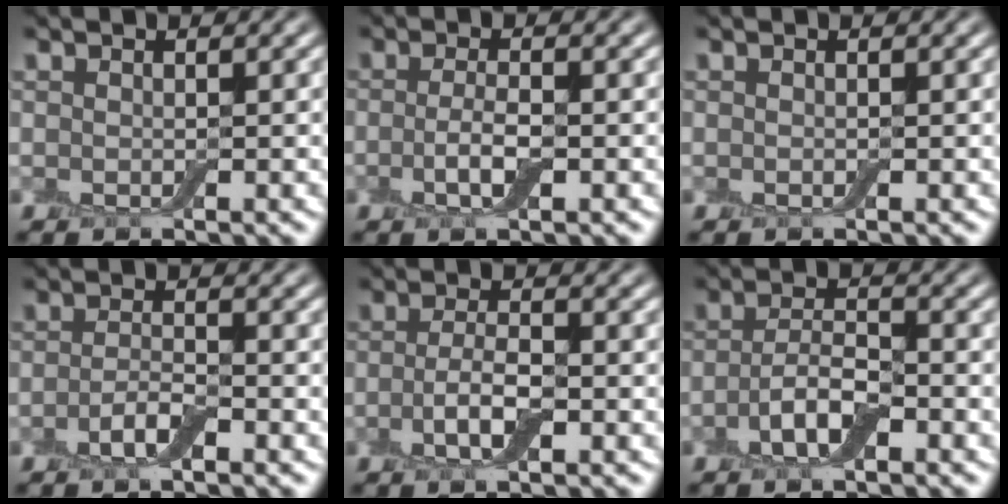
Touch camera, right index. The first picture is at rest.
{"total": 2.4, "force": [-0.6, 0.7, 2.2], "torque": [-0.047, -0.001, -0.015]}
{"total": 0.0}
{"total": 2.2, "force": [-1.1, 0.7, 1.8], "torque": [-0.036, 0.003, -0.026]}
{"total": 3.0, "force": [-0.8, 1.0, 2.7], "torque": [-0.057, -0.002, -0.019]}
{"total": 3.5, "force": [-1.4, 1.4, 2.9], "torque": [-0.062, 0.003, -0.031]}